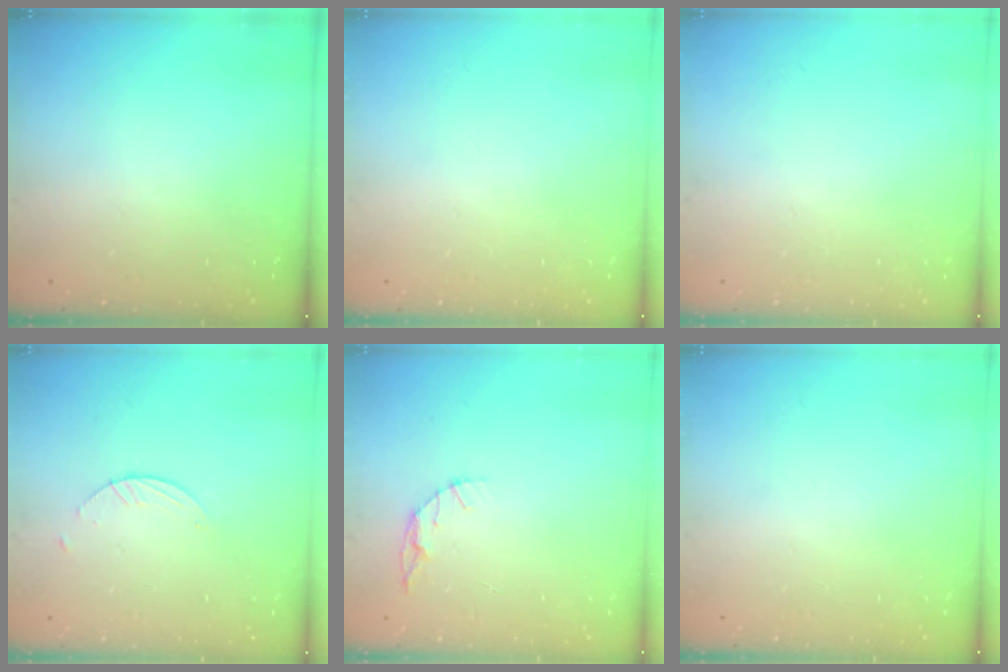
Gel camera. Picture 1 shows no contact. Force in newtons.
{"total": 0.0}
{"total": 0.0}
{"total": 1.8, "press": 1.8, "slide": 0.1}
{"total": 3.5, "press": 3.5, "slide": 0.4}
{"total": 0.0}